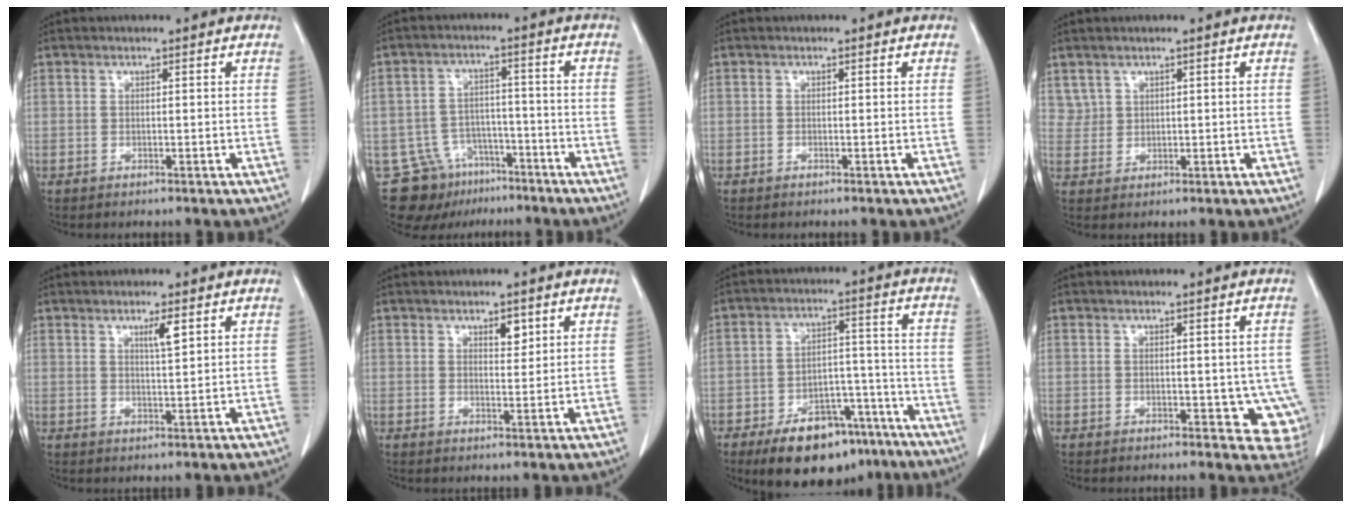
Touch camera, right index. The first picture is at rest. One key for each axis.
{"total": 11.4, "fx": -8.1, "fy": 7.7, "fz": 2.5, "tx": -0.051, "ty": 0.029, "tz": -0.121}
{"total": 0.0}
{"total": 2.3, "fx": 1.5, "fy": 1.7, "fz": 0.0, "tx": 0.014, "ty": 0.007, "tz": 0.027}
{"total": 2.9, "fx": 1.5, "fy": 0.2, "fz": 2.4, "tx": -0.044, "ty": -0.003, "tz": 0.026}
{"total": 2.5, "fx": 1.4, "fy": 1.1, "fz": 1.7, "tx": -0.025, "ty": -0.004, "tz": 0.024}
{"total": 14.6, "fx": -10.1, "fy": 7.2, "fz": 7.7, "tx": -0.097, "ty": 0.031, "tz": -0.152}
{"total": 5.8, "fx": -0.5, "fy": 3.6, "fz": 4.5, "tx": -0.021, "ty": -0.002, "tz": 0.000}